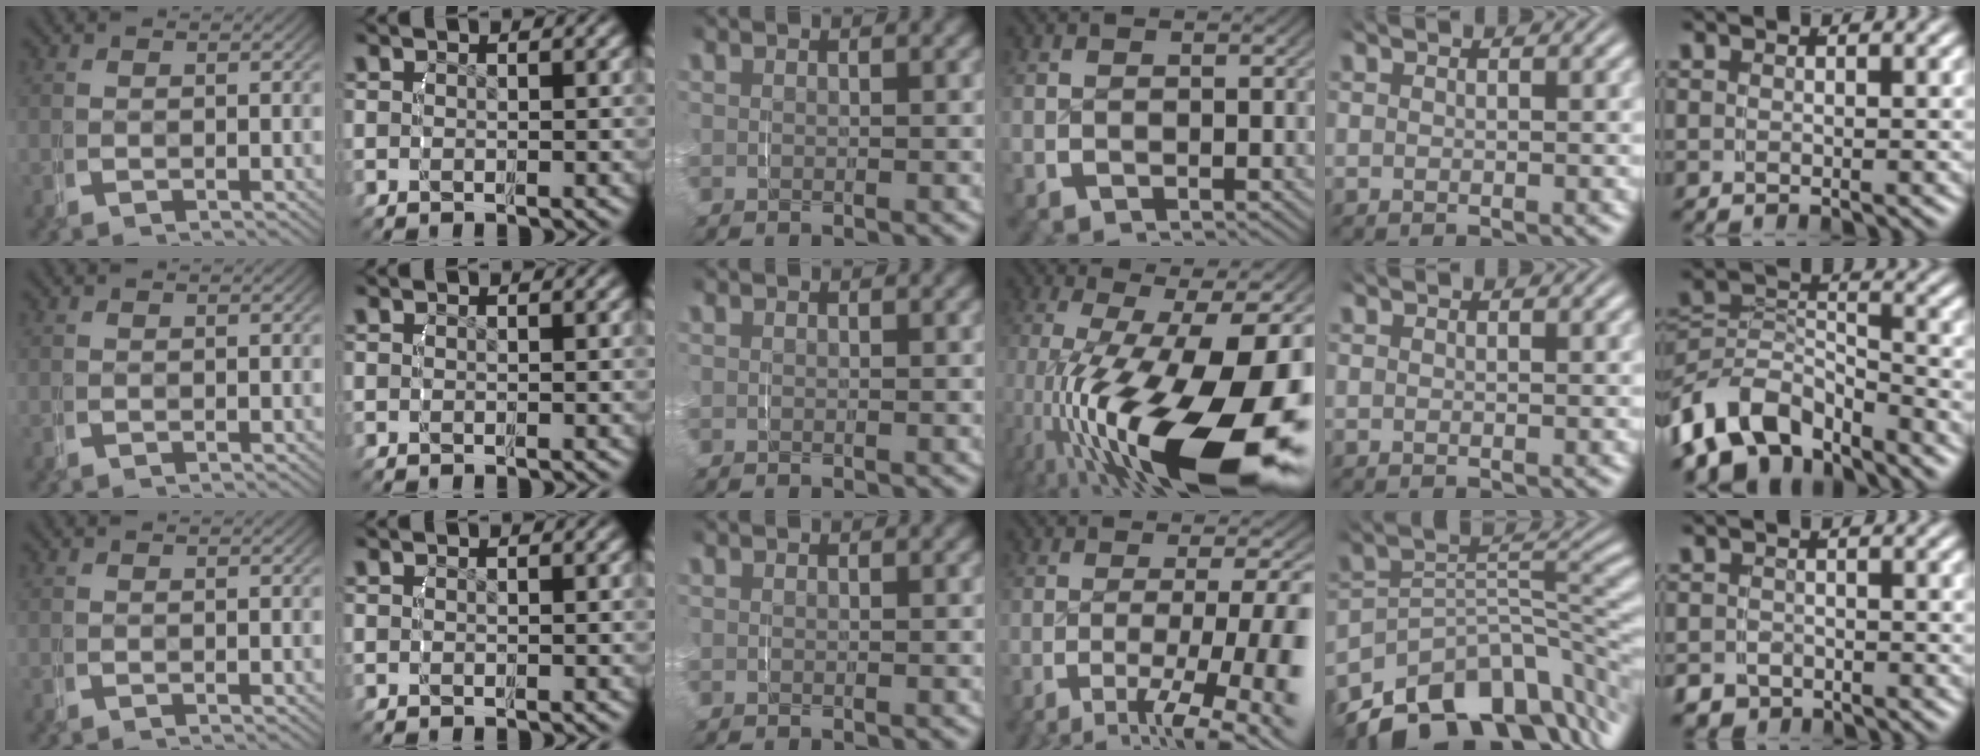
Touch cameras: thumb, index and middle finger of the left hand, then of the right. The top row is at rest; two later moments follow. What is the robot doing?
{"motion": "grasp_and_lifting", "object": "router"}